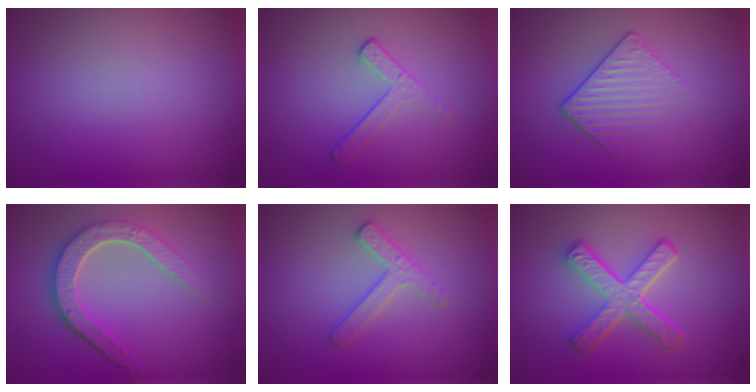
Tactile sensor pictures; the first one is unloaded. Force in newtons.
{"total": 1.8, "press": 1.1, "slide": 1.4}
{"total": 2.1, "press": 1.8, "slide": 1.1}
{"total": 4.7, "press": 3.7, "slide": 2.9}
{"total": 2.4, "press": 2.4, "slide": 0.4}
{"total": 4.9, "press": 3.6, "slide": 3.3}